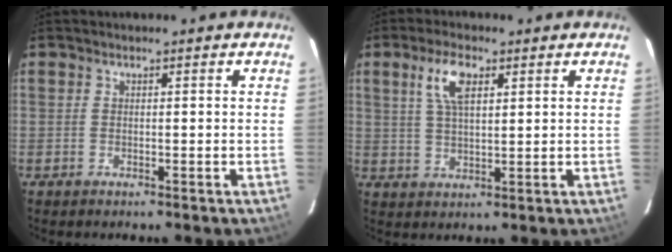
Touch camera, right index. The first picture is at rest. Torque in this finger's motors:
{"motor_torque": [0.86, 0.37, 0.27, 0.07]}